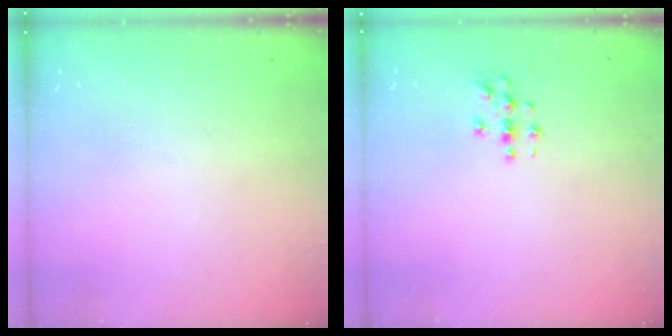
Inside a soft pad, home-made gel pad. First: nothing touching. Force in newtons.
{"total": 3.4, "press": 3.4, "slide": 0.2}